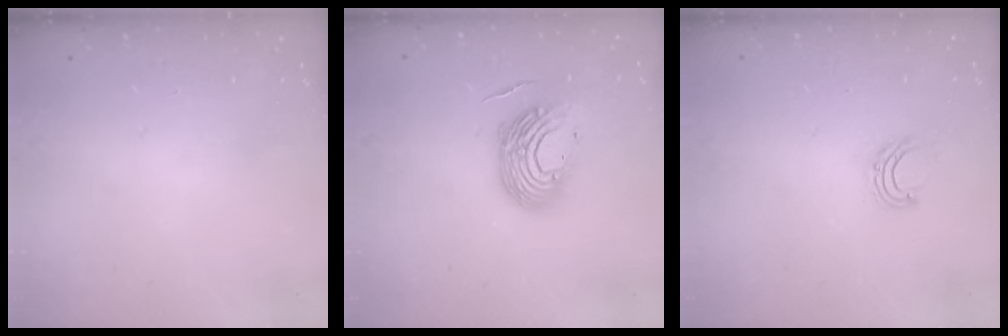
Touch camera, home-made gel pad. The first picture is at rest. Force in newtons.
{"total": 12.9, "press": 12.7, "slide": 2.1}
{"total": 6.6, "press": 6.6, "slide": 0.5}